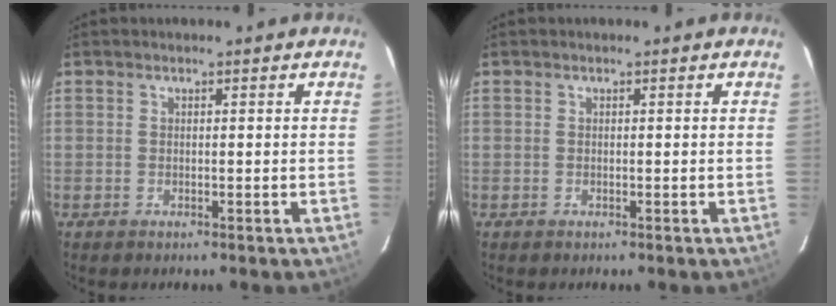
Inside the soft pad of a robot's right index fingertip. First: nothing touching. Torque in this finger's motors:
{"motor_torque": [0.00, 0.00, 0.00, -0.01]}